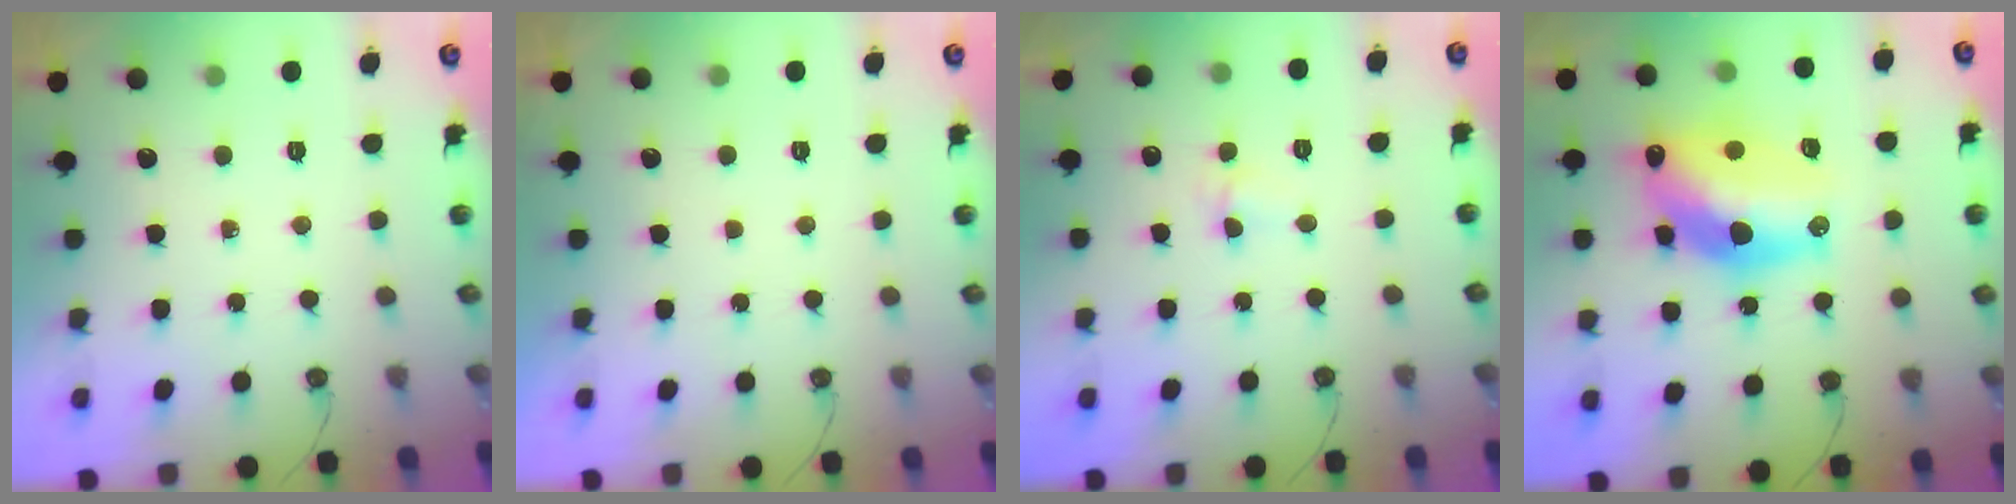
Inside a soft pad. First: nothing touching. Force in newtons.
{"total": 0.0}
{"total": 3.2, "press": 3.2, "slide": 0.4}
{"total": 18.2, "press": 17.6, "slide": 4.5}